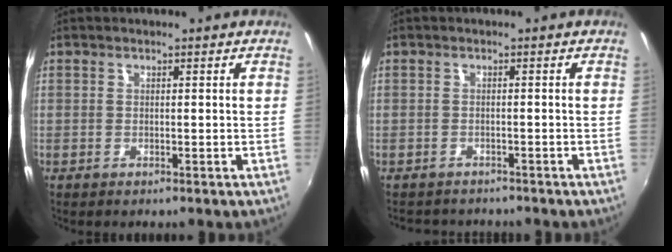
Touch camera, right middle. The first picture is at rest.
{"total": 3.9, "force": [-3.5, 1.6, 0.5], "torque": [-0.020, -0.009, -0.056]}